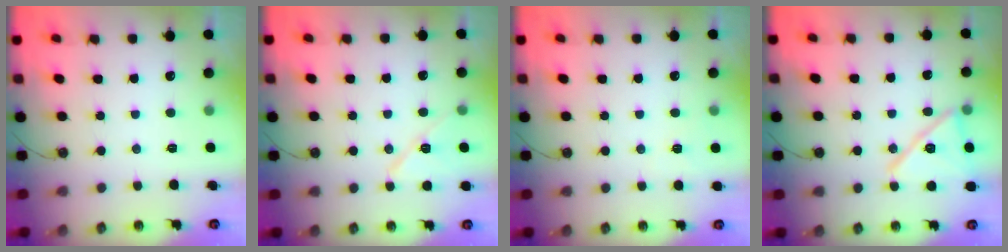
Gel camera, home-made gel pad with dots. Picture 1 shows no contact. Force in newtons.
{"total": 9.9, "press": 9.8, "slide": 1.5}
{"total": 3.0, "press": 2.4, "slide": 1.8}
{"total": 15.1, "press": 14.0, "slide": 5.6}